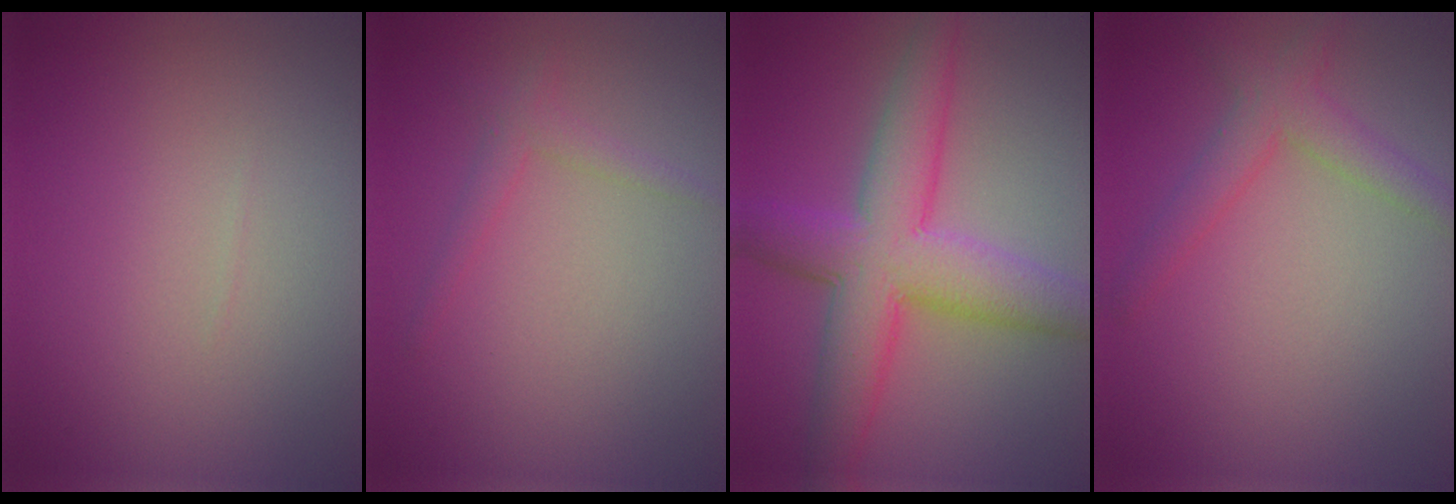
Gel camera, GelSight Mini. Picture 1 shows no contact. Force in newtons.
{"total": 1.5, "press": 1.5, "slide": 0.0}
{"total": 7.9, "press": 7.8, "slide": 0.2}
{"total": 3.1, "press": 3.1, "slide": 0.1}